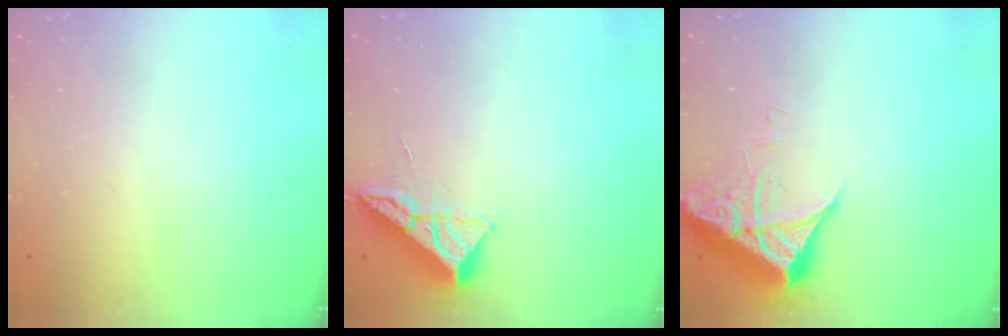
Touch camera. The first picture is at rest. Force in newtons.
{"total": 6.0, "press": 5.9, "slide": 0.6}
{"total": 6.1, "press": 6.1, "slide": 0.7}